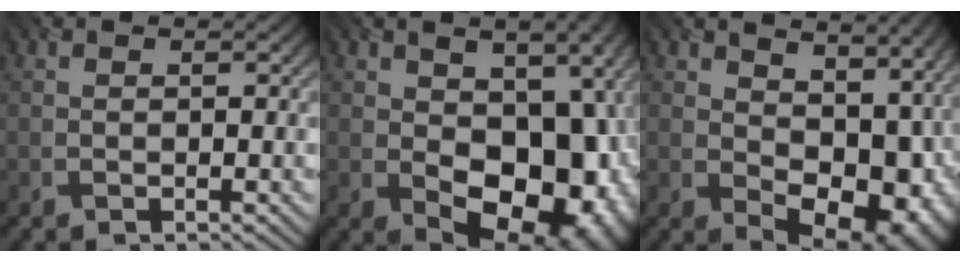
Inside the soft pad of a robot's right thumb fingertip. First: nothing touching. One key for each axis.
{"total": 16.4, "fx": -2.1, "fy": 10.5, "fz": 12.4, "tx": -0.149, "ty": -0.040, "tz": -0.007}
{"total": 12.1, "fx": 1.2, "fy": 8.1, "fz": 8.9, "tx": -0.107, "ty": -0.031, "tz": 0.044}